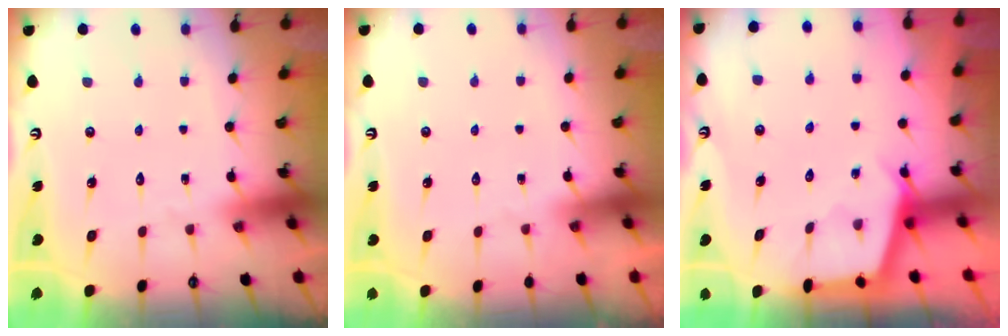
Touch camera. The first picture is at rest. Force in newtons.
{"total": 0.0}
{"total": 2.8, "press": 2.8, "slide": 0.3}